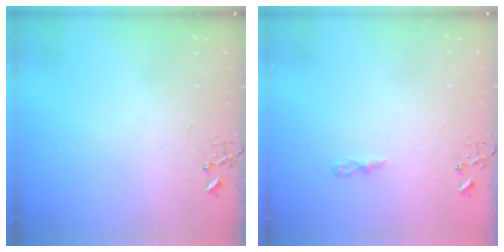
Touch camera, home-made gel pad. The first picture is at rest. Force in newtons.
{"total": 4.4, "press": 4.4, "slide": 0.6}